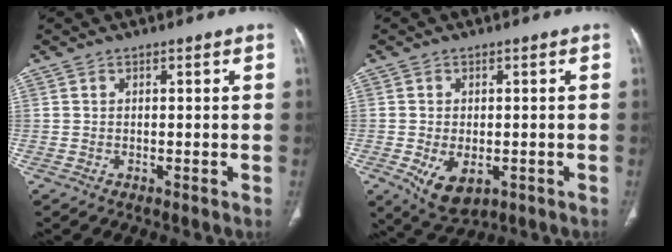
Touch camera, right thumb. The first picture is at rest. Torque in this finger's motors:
{"motor_torque": [-0.45, 0.61, 0.39, 0.47, 0.19]}